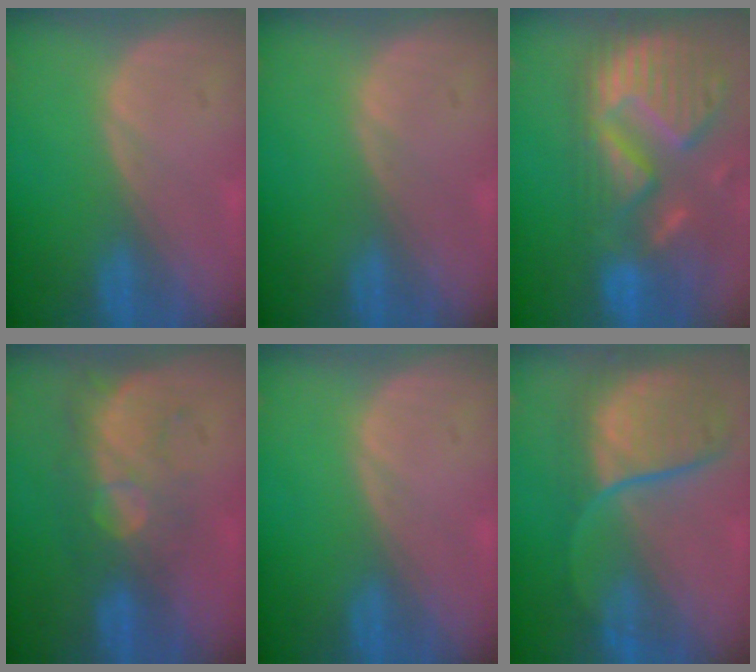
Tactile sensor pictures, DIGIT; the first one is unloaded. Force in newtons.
{"total": 0.0}
{"total": 13.9, "press": 11.6, "slide": 7.7}
{"total": 8.6, "press": 7.5, "slide": 4.2}
{"total": 0.0}
{"total": 9.1, "press": 8.7, "slide": 2.7}